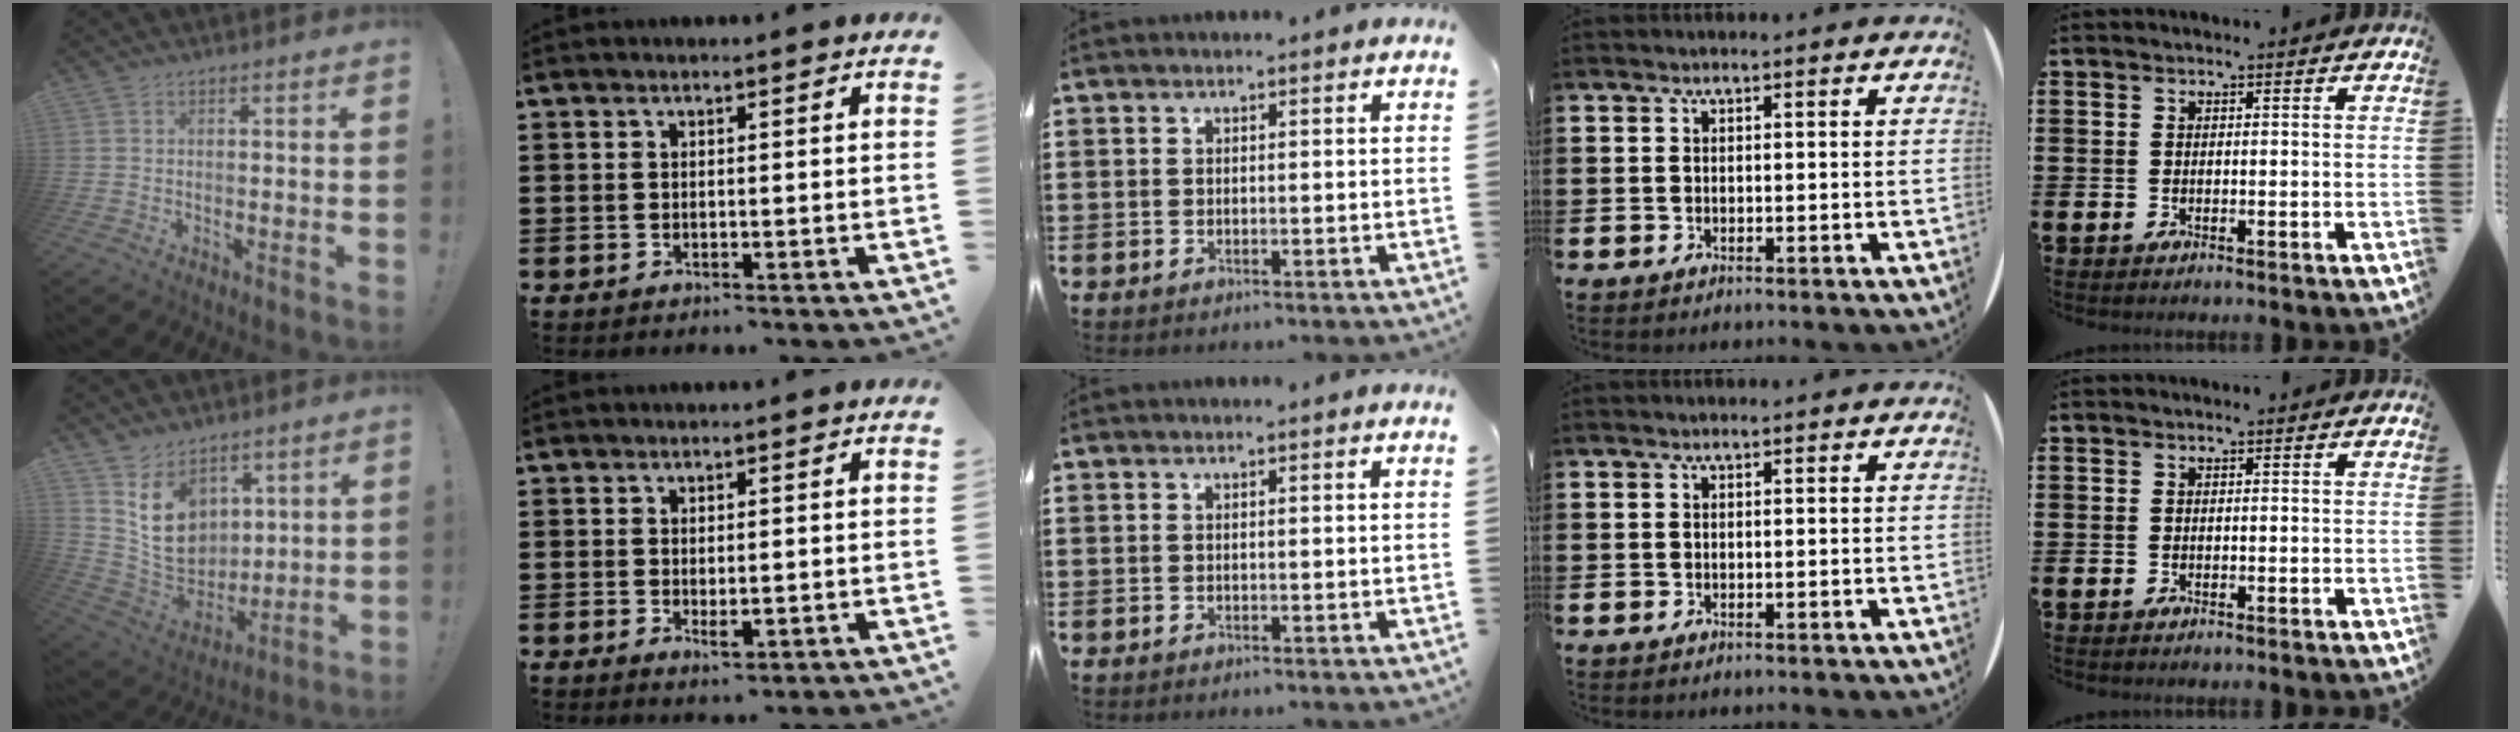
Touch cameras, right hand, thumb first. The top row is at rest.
{"thumb": {"total": 13.5, "force": [6.9, 10.1, 5.7], "torque": [-0.089, -0.049, 0.138]}, "index": {"total": 1.9, "force": [-0.3, 1.0, 1.5], "torque": [-0.028, 0.003, -0.005]}}